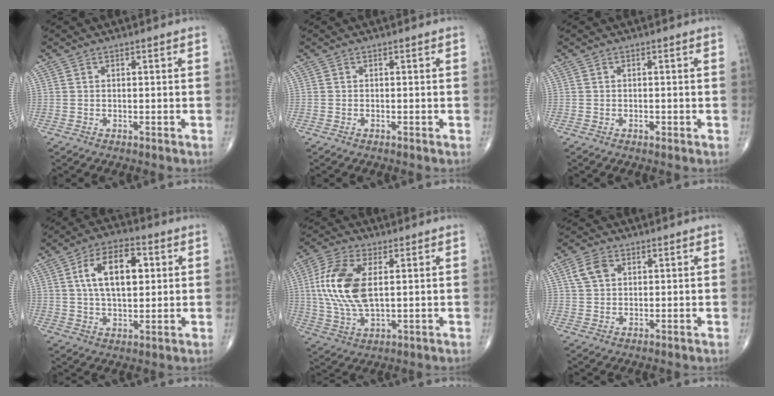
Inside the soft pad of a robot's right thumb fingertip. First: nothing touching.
{"total": 0.0}
{"total": 0.8, "force": [-0.3, 0.4, 0.6], "torque": [-0.008, -0.001, -0.007]}
{"total": 12.9, "force": [3.0, 6.9, 10.5], "torque": [-0.164, 0.005, 0.049]}
{"total": 14.0, "force": [2.2, 7.0, 11.9], "torque": [-0.258, -0.001, 0.045]}
{"total": 4.6, "force": [1.7, 3.2, 2.7], "torque": [-0.048, 0.002, 0.033]}